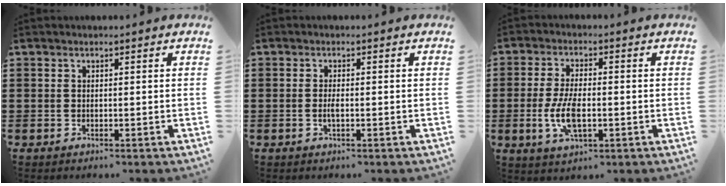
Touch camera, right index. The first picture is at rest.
{"total": 1.4, "force": [-0.3, 0.4, 1.3], "torque": [-0.031, 0.000, -0.009]}
{"total": 6.6, "force": [-1.3, 3.0, 5.8], "torque": [-0.124, -0.002, -0.027]}